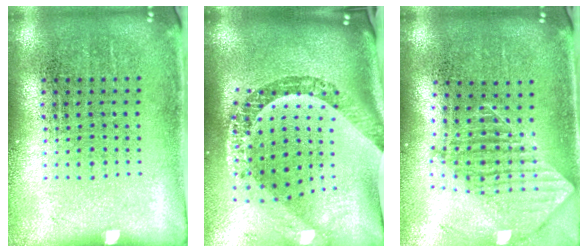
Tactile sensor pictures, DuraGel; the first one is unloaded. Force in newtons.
{"total": 3.6, "press": 2.5, "slide": 2.6}
{"total": 1.9, "press": 1.5, "slide": 1.1}